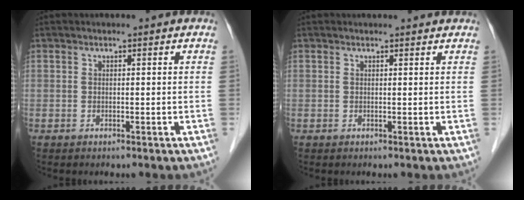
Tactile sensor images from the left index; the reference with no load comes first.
{"total": 2.6, "force": [2.5, 0.3, 0.4], "torque": [-0.011, 0.012, 0.027]}